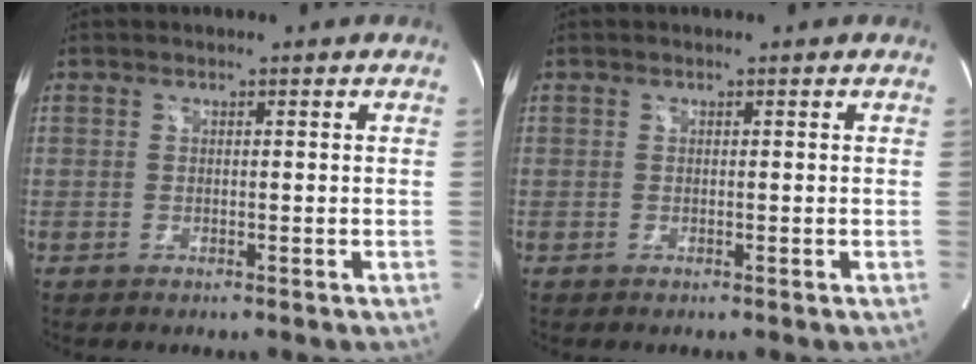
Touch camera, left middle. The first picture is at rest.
{"total": 0.0}